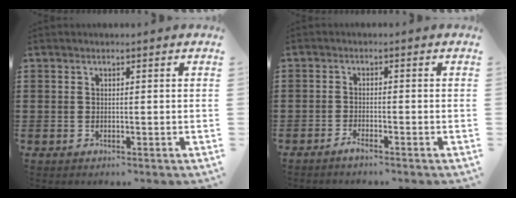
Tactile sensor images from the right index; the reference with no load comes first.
{"total": 1.4, "force": [-1.3, 0.0, 0.5], "torque": [-0.010, -0.002, -0.025]}